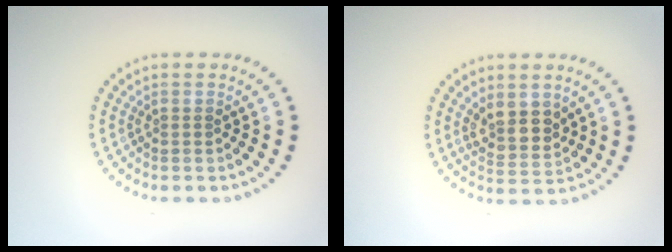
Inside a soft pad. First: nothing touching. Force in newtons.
{"total": 3.0, "press": 2.6, "slide": 1.5}